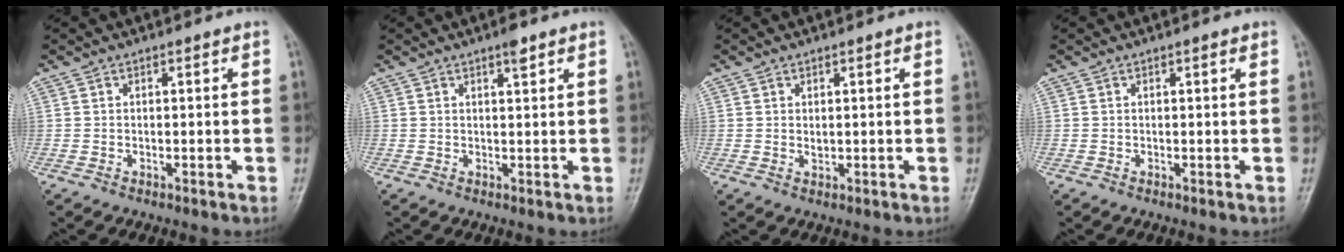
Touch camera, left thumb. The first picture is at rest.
{"total": 2.4, "force": [1.6, 0.5, 1.7], "torque": [-0.023, -0.008, 0.023]}
{"total": 1.1, "force": [0.4, 0.6, 0.8], "torque": [-0.010, -0.005, 0.011]}
{"total": 0.6, "force": [0.3, 0.1, 0.4], "torque": [-0.006, 0.000, 0.003]}